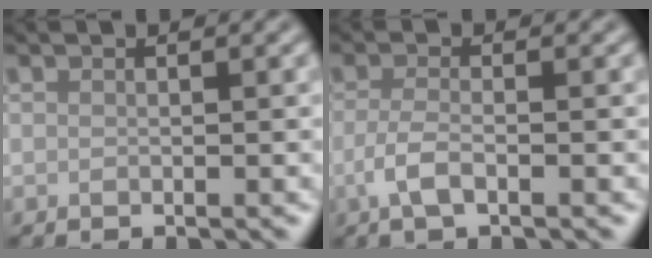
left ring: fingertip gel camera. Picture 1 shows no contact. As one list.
[{"total": 2.3, "force": [-0.9, 0.7, 2.0], "torque": [-0.044, -0.001, -0.023]}]